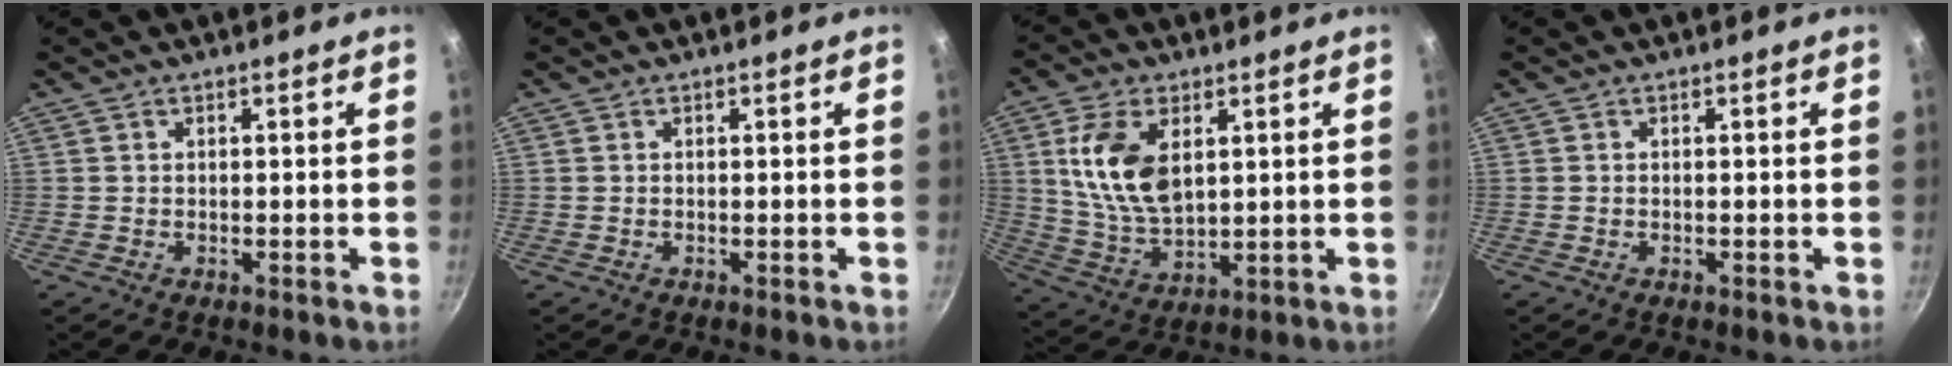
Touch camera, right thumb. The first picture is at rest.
{"total": 0.0}
{"total": 13.4, "force": [3.6, 7.7, 10.3], "torque": [-0.185, -0.020, 0.079]}
{"total": 0.0}